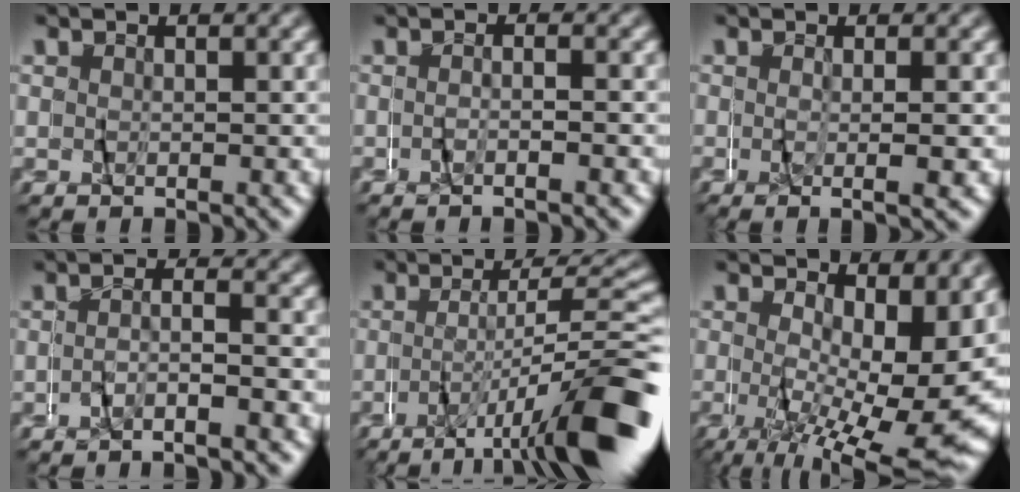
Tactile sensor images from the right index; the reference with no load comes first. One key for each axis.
{"total": 2.4, "fx": -1.9, "fy": -1.4, "fz": -0.3, "tx": 0.006, "ty": 0.007, "tz": -0.039}
{"total": 2.8, "fx": -1.7, "fy": -2.1, "fz": 0.3, "tx": -0.009, "ty": -0.013, "tz": -0.021}
{"total": 3.3, "fx": -3.0, "fy": -1.3, "fz": 0.2, "tx": 0.002, "ty": 0.008, "tz": -0.060}
{"total": 8.8, "fx": -6.8, "fy": -1.1, "fz": 5.4, "tx": -0.070, "ty": -0.008, "tz": -0.102}
{"total": 7.6, "fx": -2.4, "fy": 1.5, "fz": 7.0, "tx": -0.085, "ty": -0.040, "tz": -0.017}